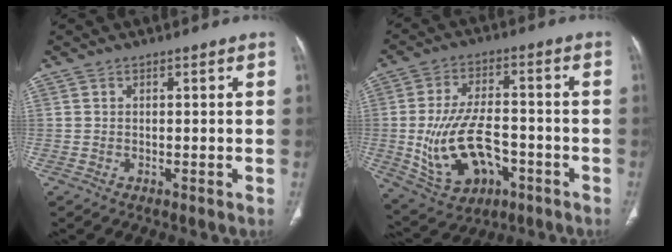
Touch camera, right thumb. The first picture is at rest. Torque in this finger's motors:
{"motor_torque": [2.35, 1.90, 1.44, -0.79, 0.42]}